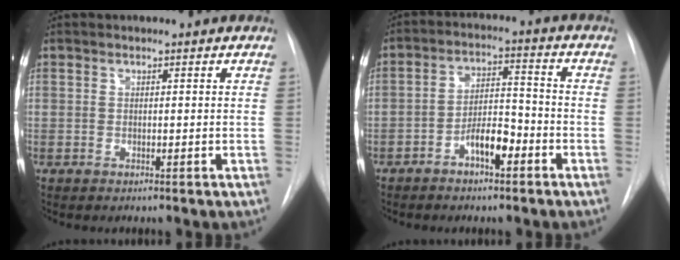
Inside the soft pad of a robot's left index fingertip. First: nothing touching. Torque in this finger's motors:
{"motor_torque": [0.21, 0.03, 0.19, 0.04]}